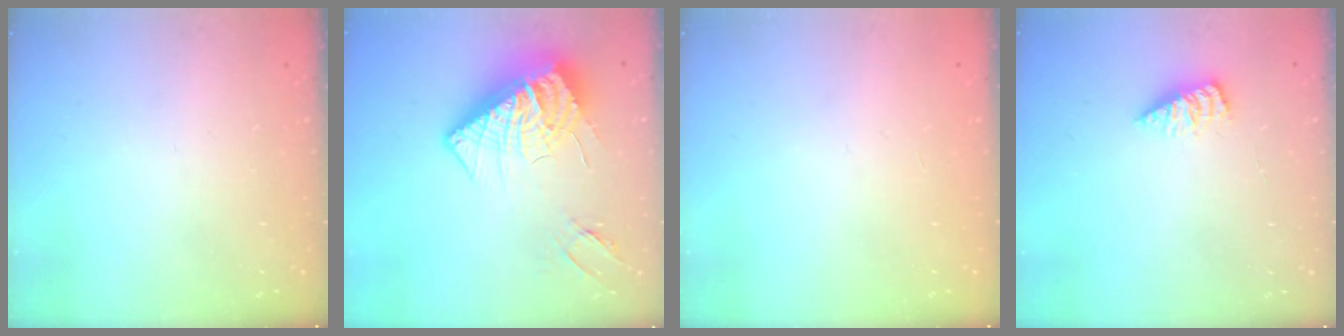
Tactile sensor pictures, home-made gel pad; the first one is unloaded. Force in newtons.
{"total": 16.8, "press": 16.8, "slide": 1.7}
{"total": 0.0}
{"total": 2.8, "press": 2.8, "slide": 0.4}